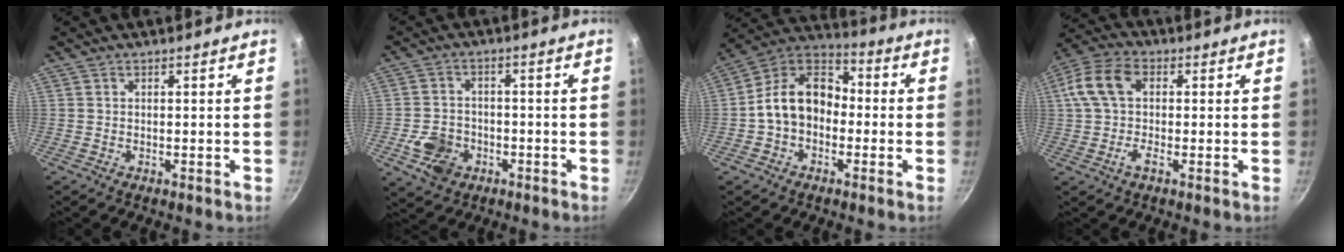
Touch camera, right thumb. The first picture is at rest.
{"total": 7.5, "force": [-2.8, 5.8, 3.7], "torque": [-0.054, 0.022, -0.050]}
{"total": 13.3, "force": [-1.8, 9.9, 8.7], "torque": [-0.110, 0.048, -0.053]}
{"total": 9.4, "force": [0.5, 6.1, 7.1], "torque": [-0.137, 0.026, -0.010]}